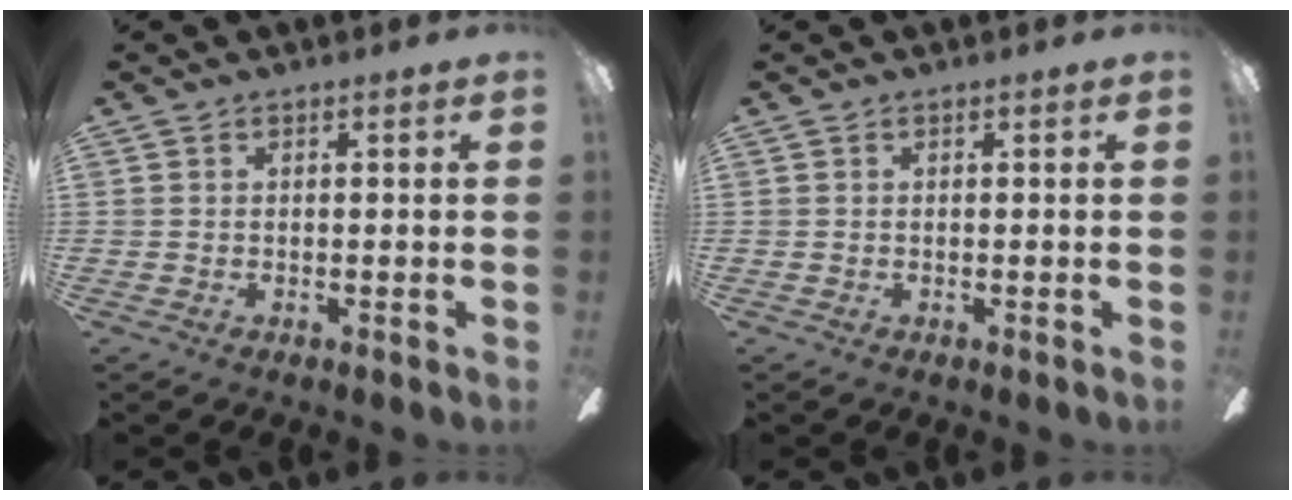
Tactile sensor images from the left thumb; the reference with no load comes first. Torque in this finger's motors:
{"motor_torque": [0.00, 0.00, -0.01, 0.01, 0.00]}